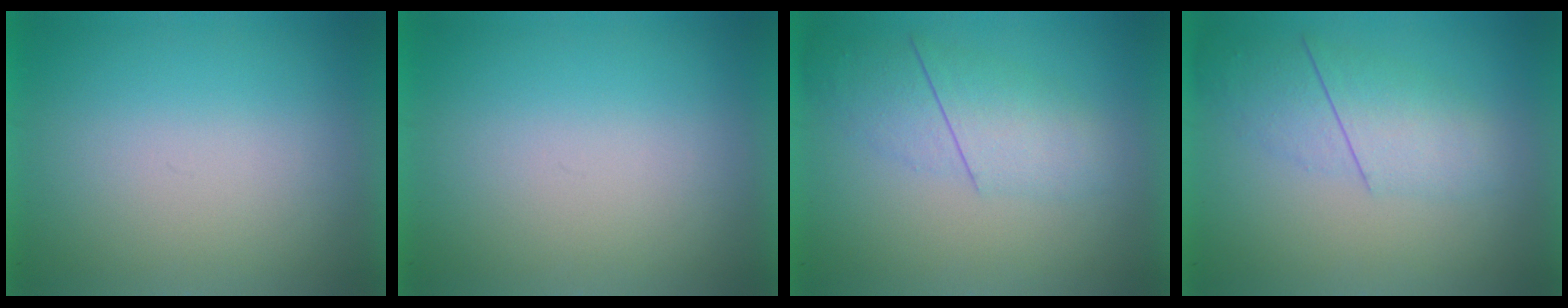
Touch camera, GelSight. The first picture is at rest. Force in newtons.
{"total": 0.0}
{"total": 2.4}
{"total": 2.4}